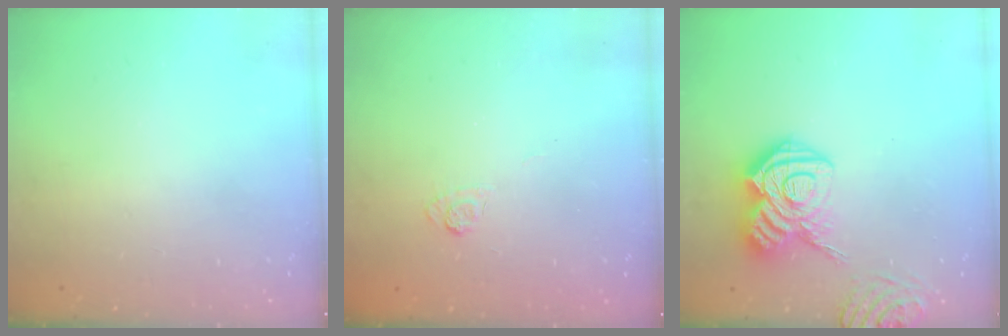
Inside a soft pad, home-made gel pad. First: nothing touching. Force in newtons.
{"total": 3.3, "press": 3.0, "slide": 1.4}
{"total": 18.1, "press": 18.1, "slide": 1.7}